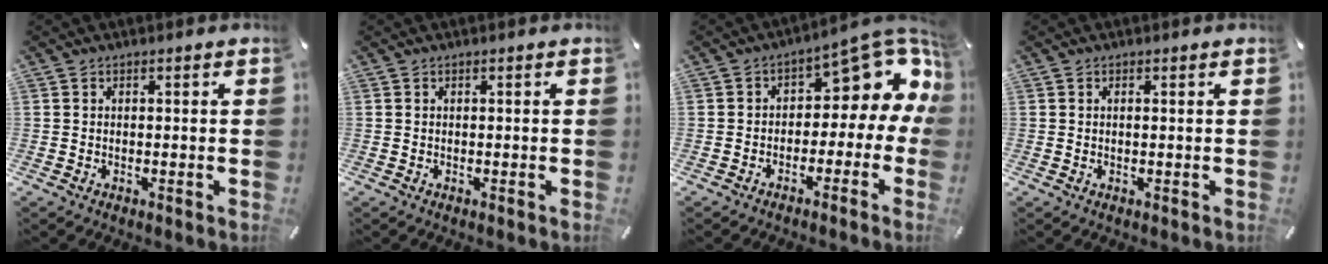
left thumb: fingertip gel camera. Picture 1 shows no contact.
{"total": 0.0}
{"total": 10.8, "force": [5.2, 5.8, 7.5], "torque": [-0.088, -0.049, 0.084]}
{"total": 0.8, "force": [0.2, 0.0, 0.7], "torque": [-0.013, -0.001, 0.003]}